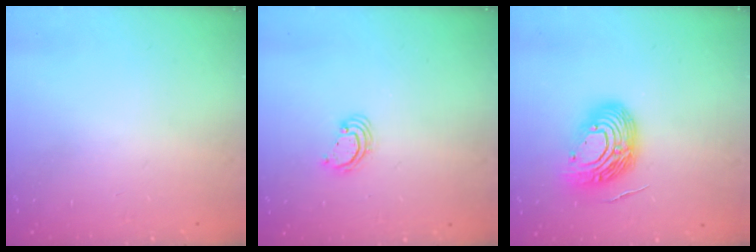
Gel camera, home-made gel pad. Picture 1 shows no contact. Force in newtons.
{"total": 2.4, "press": 2.4, "slide": 0.1}
{"total": 15.1, "press": 15.0, "slide": 2.0}